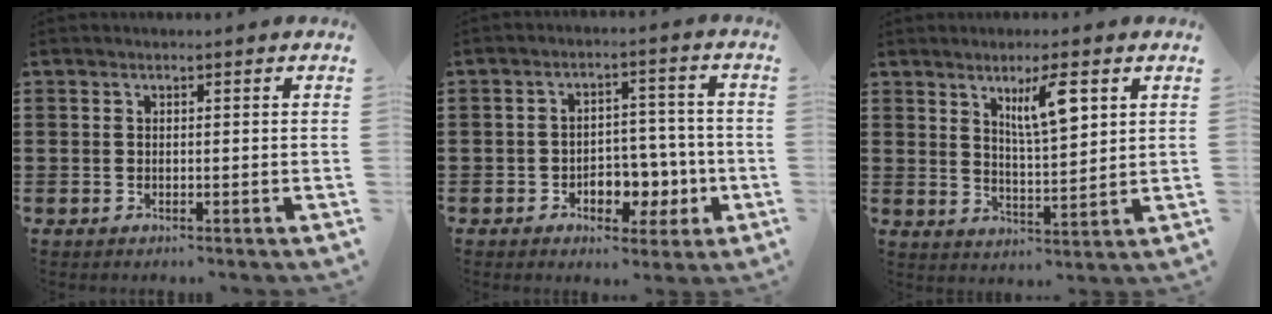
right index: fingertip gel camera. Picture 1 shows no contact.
{"total": 6.2, "force": [-2.2, 4.6, 3.5], "torque": [-0.048, 0.009, -0.040]}
{"total": 6.5, "force": [3.3, 1.5, 5.4], "torque": [-0.099, 0.002, 0.050]}